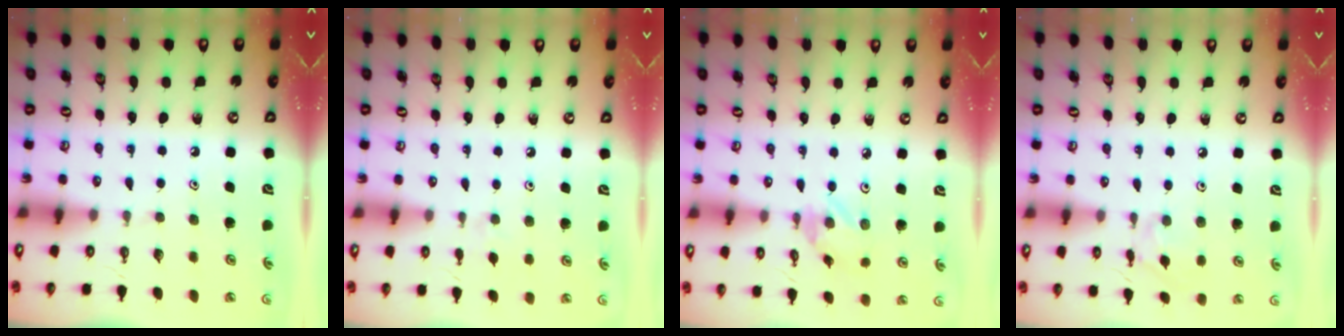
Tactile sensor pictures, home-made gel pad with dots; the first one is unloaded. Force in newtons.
{"total": 2.2, "press": 2.1, "slide": 0.4}
{"total": 1.8, "press": 1.8, "slide": 0.2}
{"total": 5.0, "press": 5.0, "slide": 0.4}